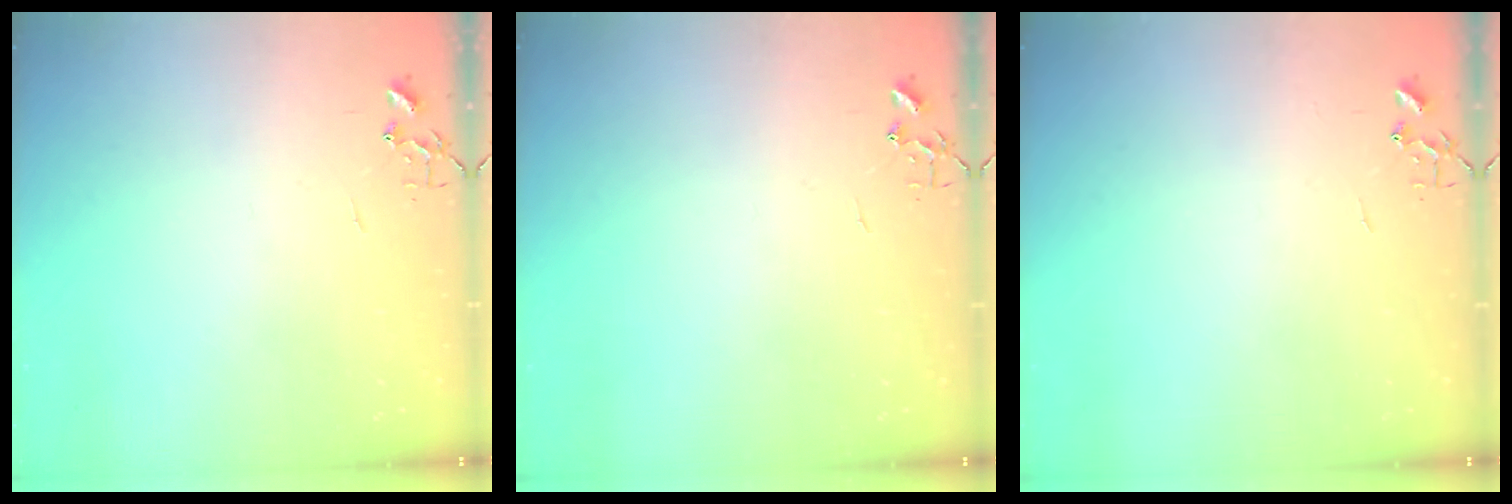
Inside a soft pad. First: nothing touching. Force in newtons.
{"total": 0.0}
{"total": 0.0}